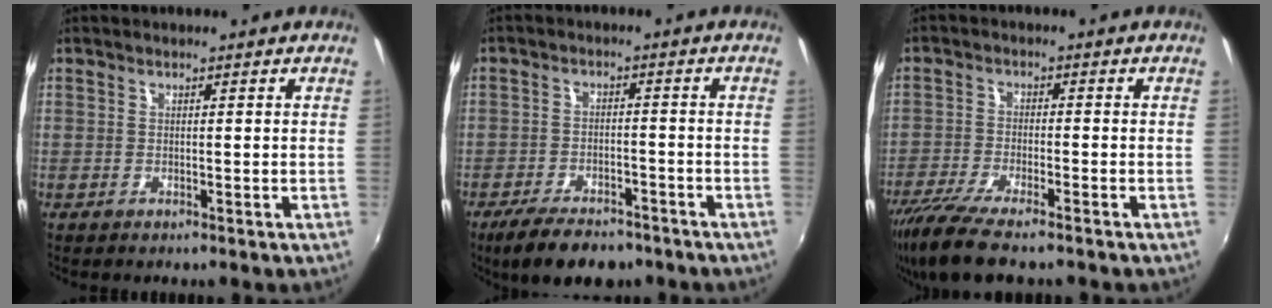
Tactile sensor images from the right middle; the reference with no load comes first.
{"total": 10.3, "force": [-7.9, 4.1, 5.2], "torque": [-0.117, -0.011, -0.125]}
{"total": 10.0, "force": [-7.8, 1.9, 6.0], "torque": [-0.142, -0.037, -0.144]}